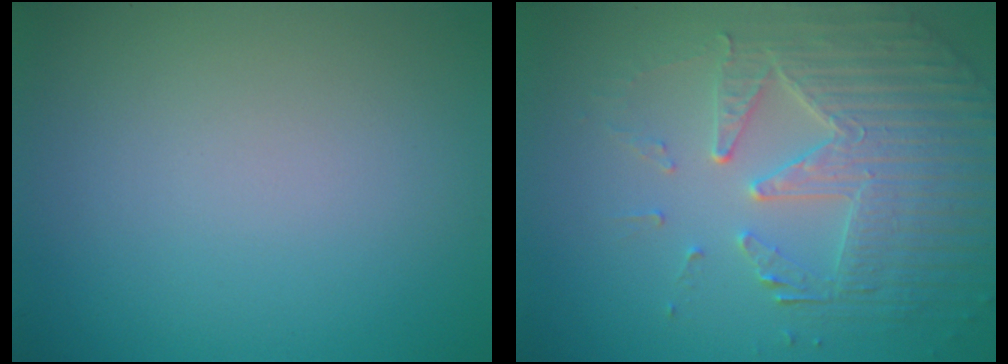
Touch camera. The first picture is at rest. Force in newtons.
{"total": 5.7, "press": 4.7, "slide": 3.3}